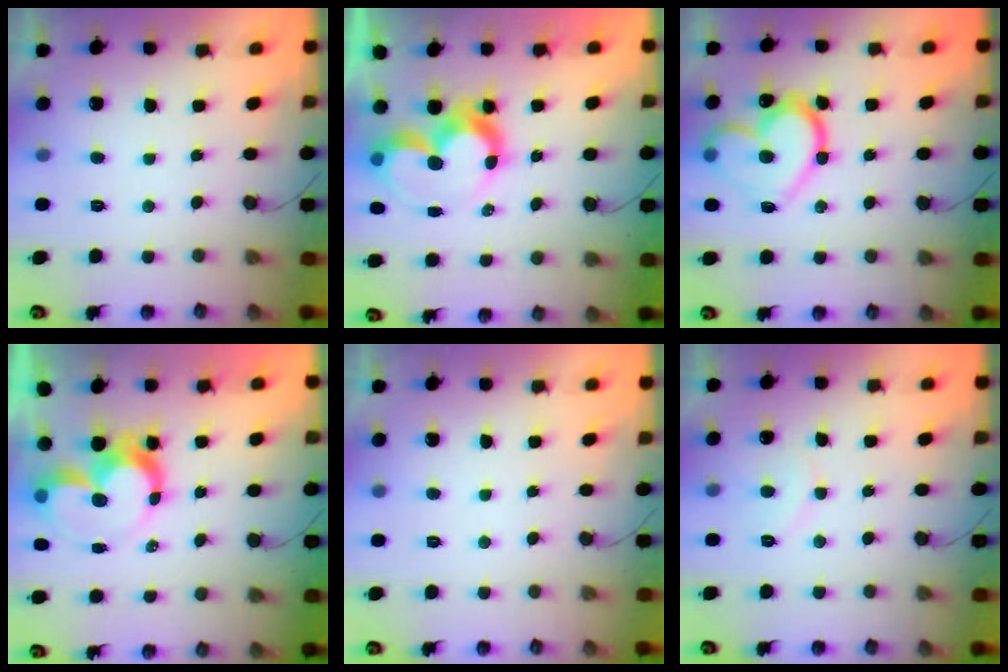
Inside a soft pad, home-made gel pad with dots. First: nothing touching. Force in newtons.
{"total": 11.1, "press": 11.0, "slide": 1.0}
{"total": 18.5, "press": 18.5, "slide": 1.2}
{"total": 10.5, "press": 10.4, "slide": 0.8}
{"total": 0.0}
{"total": 6.5, "press": 6.4, "slide": 0.6}